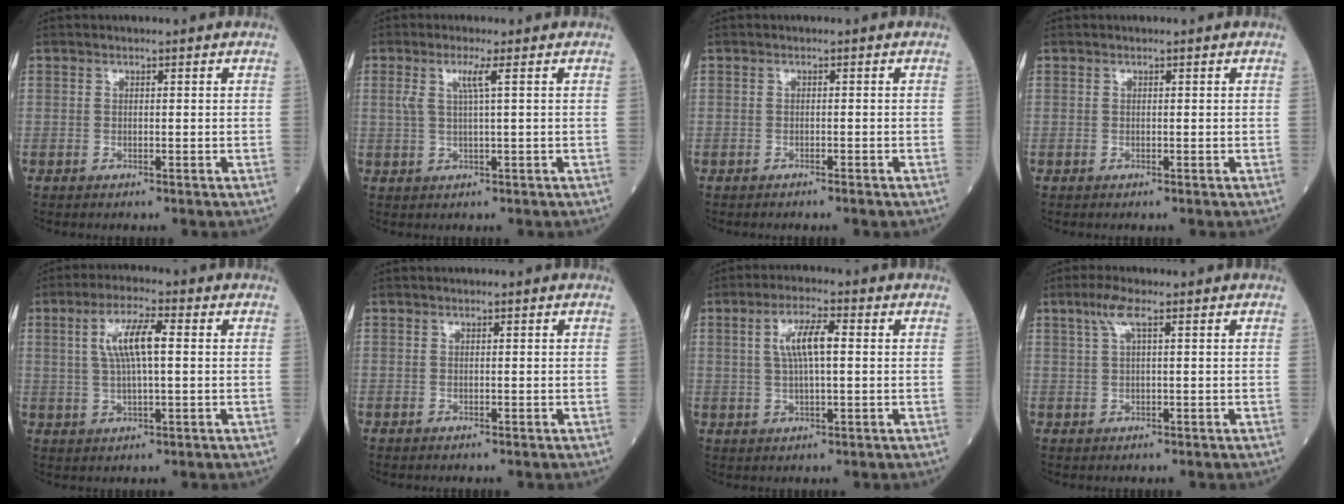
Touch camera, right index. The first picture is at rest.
{"total": 3.1, "force": [1.1, -0.4, 2.9], "torque": [-0.066, 0.004, 0.021]}
{"total": 1.0, "force": [-0.9, -0.1, 0.6], "torque": [-0.015, -0.002, -0.012]}
{"total": 0.0}
{"total": 7.2, "force": [1.4, 1.3, 7.0], "torque": [-0.140, 0.013, 0.028]}
{"total": 0.0}
{"total": 6.1, "force": [1.1, 1.2, 5.9], "torque": [-0.116, 0.012, 0.023]}
{"total": 3.3, "force": [1.6, 0.3, 2.9], "torque": [-0.067, 0.014, 0.034]}